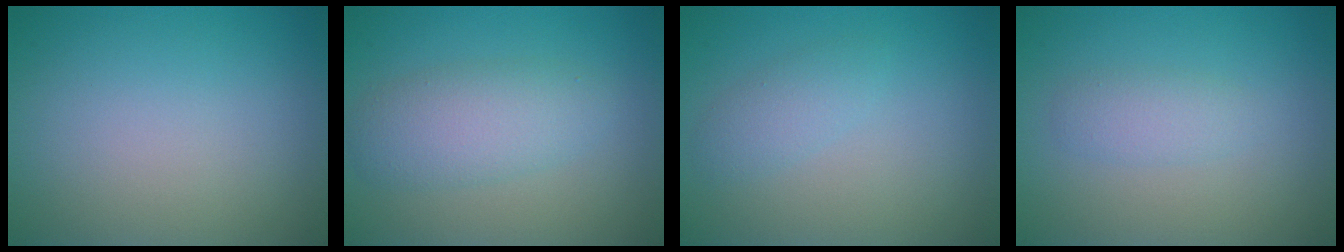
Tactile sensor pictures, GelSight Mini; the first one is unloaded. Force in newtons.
{"total": 3.9, "press": 3.9, "slide": 0.1}
{"total": 1.6, "press": 1.6, "slide": 0.0}
{"total": 1.7, "press": 1.7, "slide": 0.1}